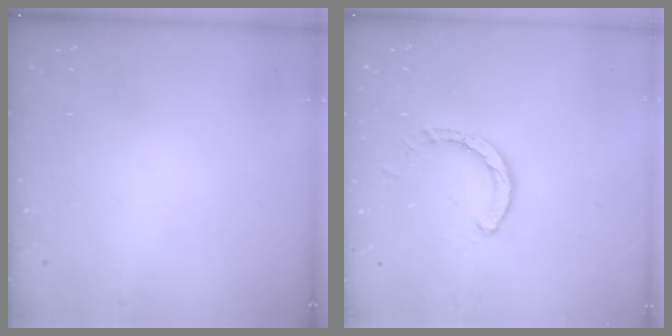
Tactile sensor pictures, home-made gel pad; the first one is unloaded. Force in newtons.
{"total": 2.6, "press": 2.6, "slide": 0.1}